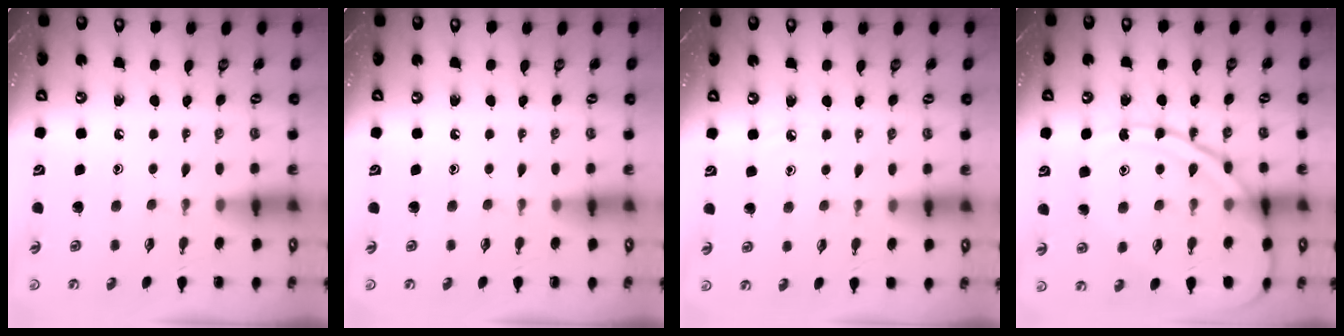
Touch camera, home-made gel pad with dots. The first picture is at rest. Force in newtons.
{"total": 0.0}
{"total": 4.0, "press": 3.9, "slide": 0.6}
{"total": 14.9, "press": 14.8, "slide": 1.2}